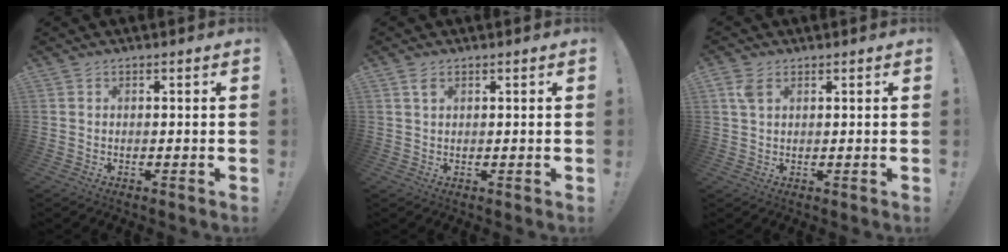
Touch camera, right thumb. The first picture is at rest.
{"total": 2.2, "force": [1.2, 1.1, 1.5], "torque": [-0.032, 0.000, 0.021]}
{"total": 3.7, "force": [1.8, 2.0, 2.5], "torque": [-0.043, -0.001, 0.033]}